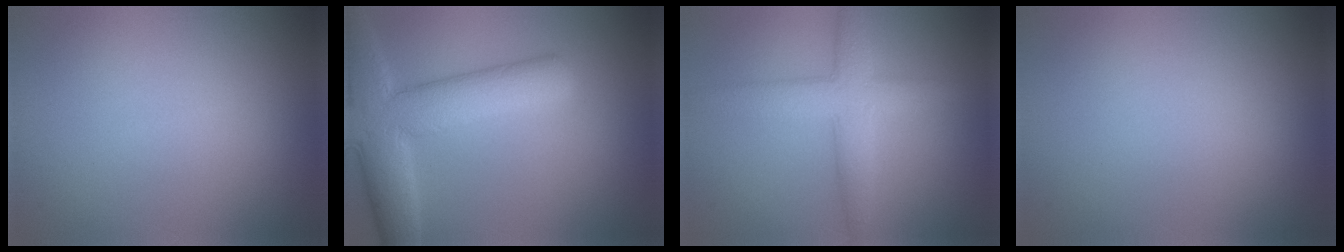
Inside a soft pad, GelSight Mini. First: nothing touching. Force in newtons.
{"total": 8.6, "press": 8.6, "slide": 0.6}
{"total": 4.6, "press": 4.6, "slide": 0.2}
{"total": 0.0}